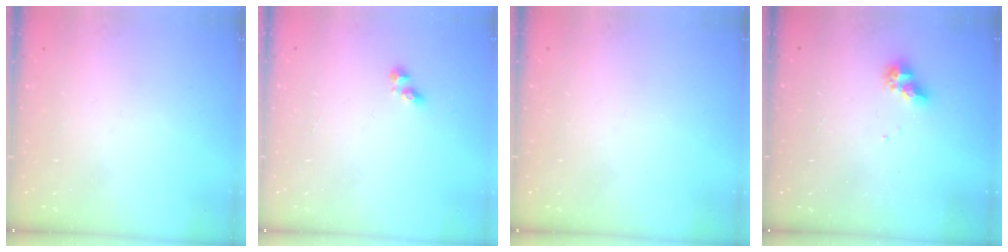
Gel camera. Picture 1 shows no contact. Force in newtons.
{"total": 2.6, "press": 2.6, "slide": 0.2}
{"total": 0.0}
{"total": 7.4, "press": 7.3, "slide": 1.0}